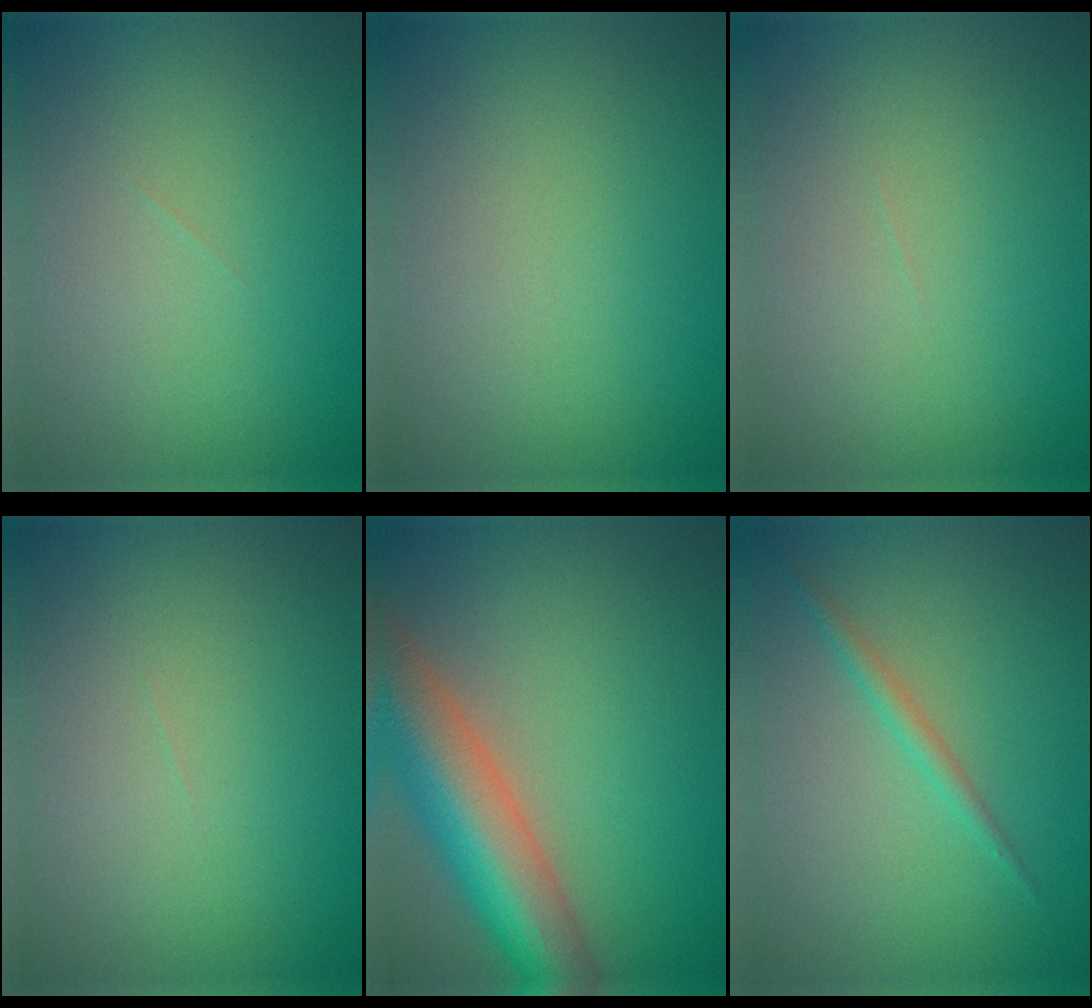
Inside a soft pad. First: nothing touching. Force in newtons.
{"total": 0.0}
{"total": 0.0}
{"total": 0.0}
{"total": 10.2, "press": 10.1, "slide": 0.6}
{"total": 1.3, "press": 1.3, "slide": 0.0}